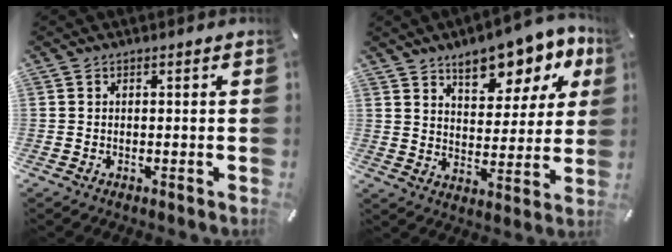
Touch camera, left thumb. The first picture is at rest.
{"total": 12.9, "force": [8.8, 6.6, 6.7], "torque": [-0.083, -0.054, 0.150]}